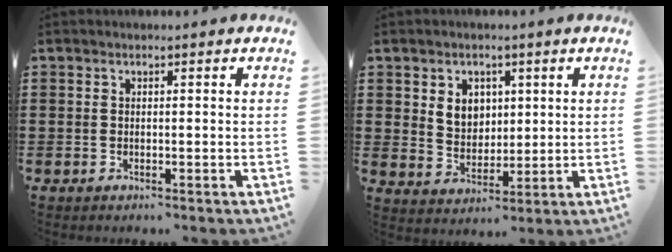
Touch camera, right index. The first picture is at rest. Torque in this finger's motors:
{"motor_torque": [0.59, 0.47, 0.17, 0.10]}